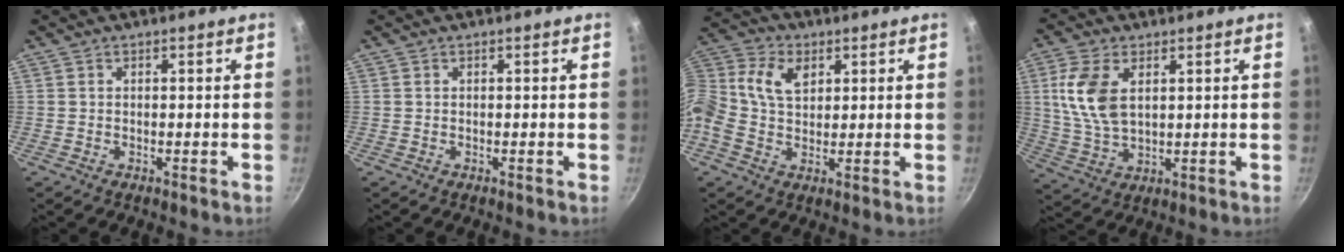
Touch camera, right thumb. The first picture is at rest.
{"total": 0.0}
{"total": 12.0, "force": [2.9, 8.6, 7.8], "torque": [-0.161, 0.020, 0.038]}
{"total": 10.4, "force": [2.8, 5.9, 8.0], "torque": [-0.159, -0.013, 0.060]}